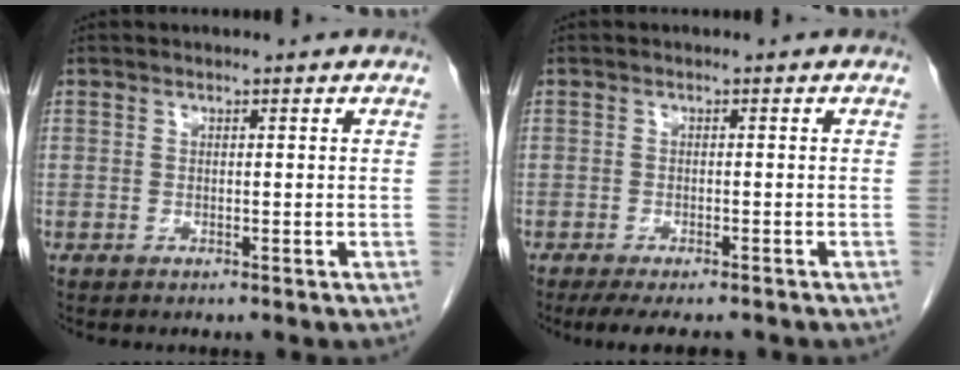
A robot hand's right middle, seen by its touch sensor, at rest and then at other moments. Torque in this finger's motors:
{"motor_torque": [0.61, -0.45, 0.14, 0.06]}